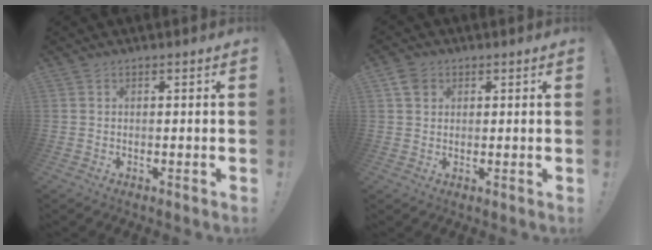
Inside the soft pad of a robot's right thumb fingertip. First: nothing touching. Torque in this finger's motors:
{"motor_torque": [-0.11, 0.08, 0.09, 0.32, -0.03]}